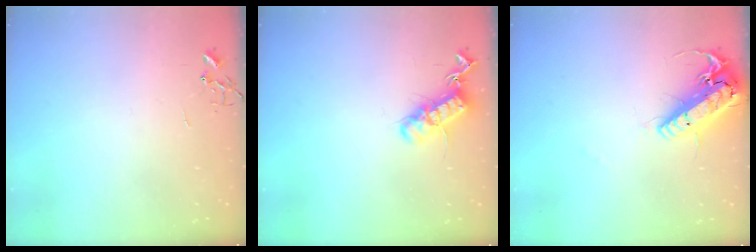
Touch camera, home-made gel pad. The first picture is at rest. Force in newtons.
{"total": 14.3, "press": 14.3, "slide": 1.0}
{"total": 19.5, "press": 19.2, "slide": 3.3}